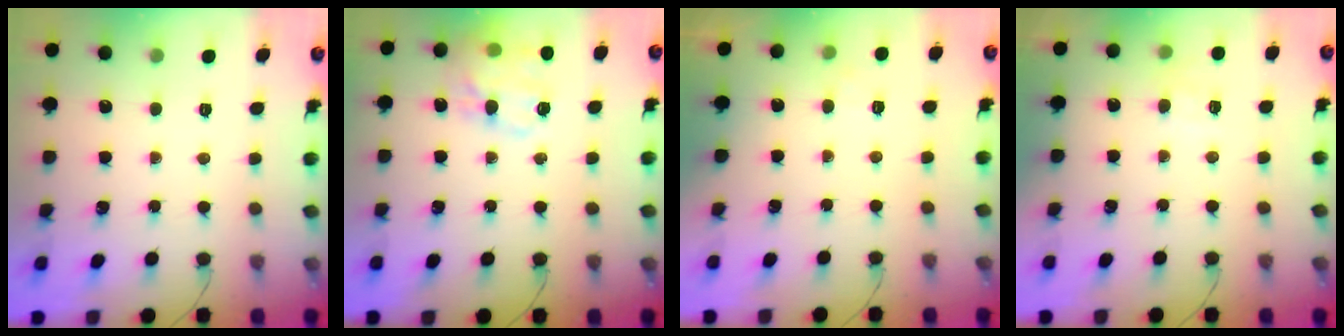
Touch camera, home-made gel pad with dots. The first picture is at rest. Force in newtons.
{"total": 16.5, "press": 16.3, "slide": 2.5}
{"total": 3.5, "press": 3.3, "slide": 1.0}
{"total": 5.5, "press": 5.3, "slide": 1.5}